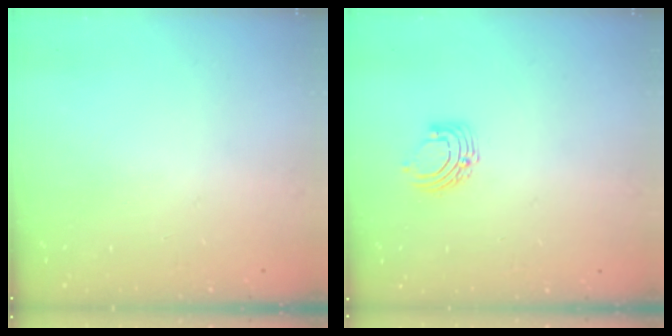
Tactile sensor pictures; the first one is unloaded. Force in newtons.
{"total": 5.9, "press": 5.9, "slide": 0.6}